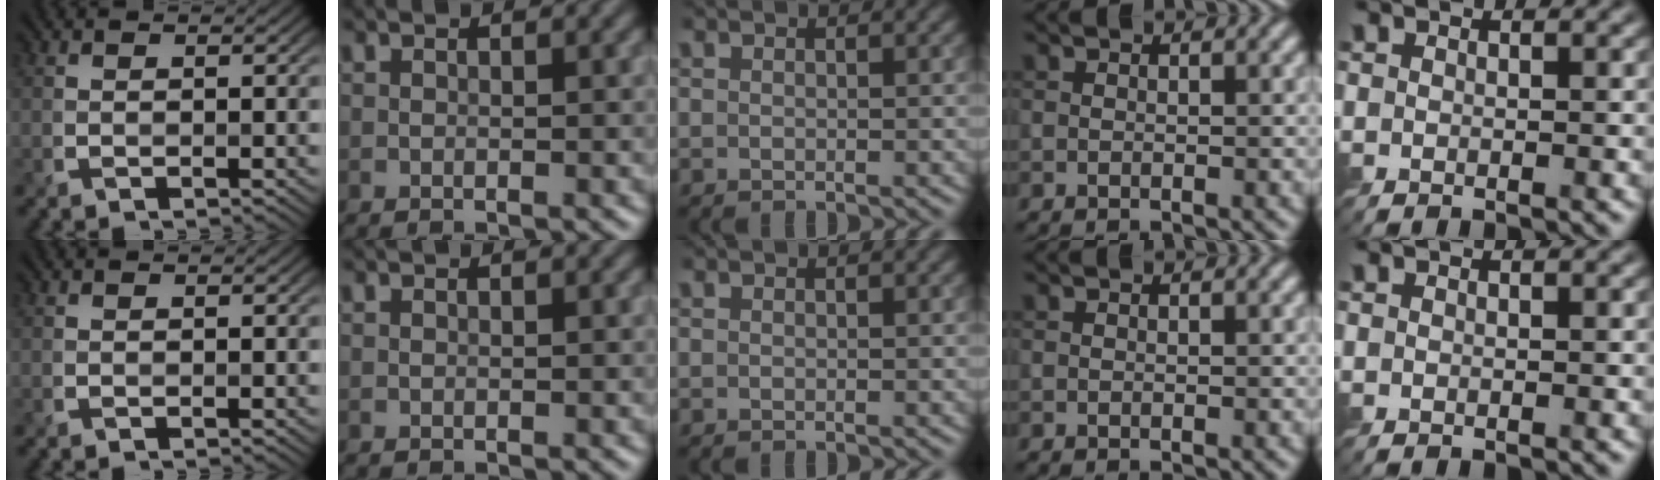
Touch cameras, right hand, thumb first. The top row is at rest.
{}